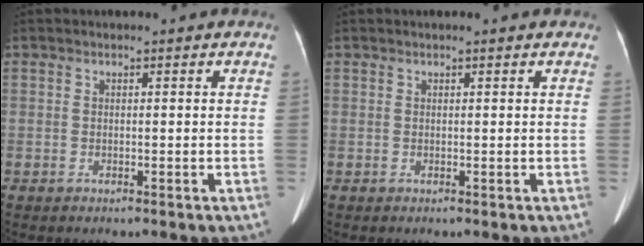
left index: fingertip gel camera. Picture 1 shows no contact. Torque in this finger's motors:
{"motor_torque": [-1.18, 0.92, -0.84, -0.10]}